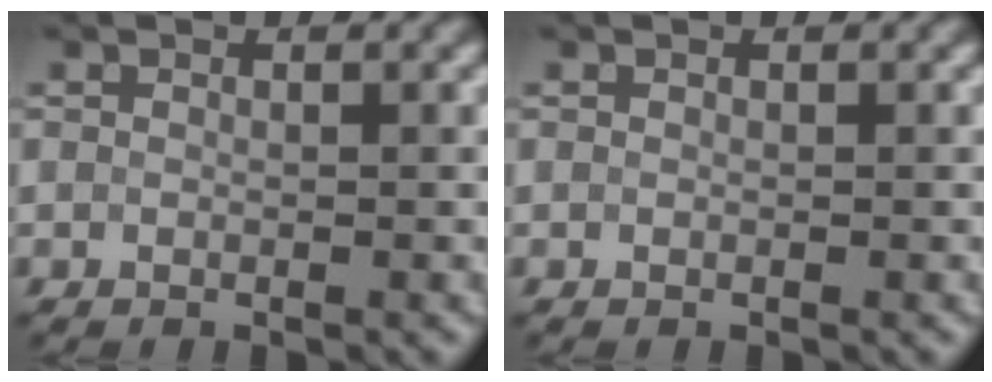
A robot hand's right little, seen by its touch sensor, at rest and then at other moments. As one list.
[{"total": 0.0}]